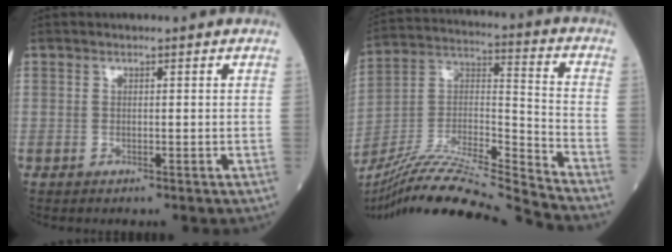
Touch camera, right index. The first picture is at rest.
{"total": 21.3, "force": [-19.7, -1.6, 8.1], "torque": [-0.175, -0.003, -0.345]}